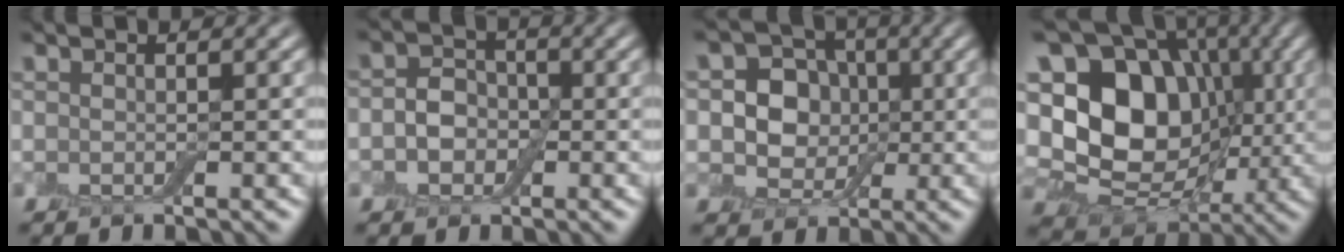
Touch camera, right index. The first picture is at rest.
{"total": 3.1, "force": [-0.6, 2.5, 1.7], "torque": [-0.014, 0.001, -0.025]}
{"total": 6.1, "force": [0.5, 5.3, 3.0], "torque": [-0.036, 0.009, -0.012]}
{"total": 16.4, "force": [1.1, 13.0, 10.0], "torque": [-0.182, 0.027, 0.014]}